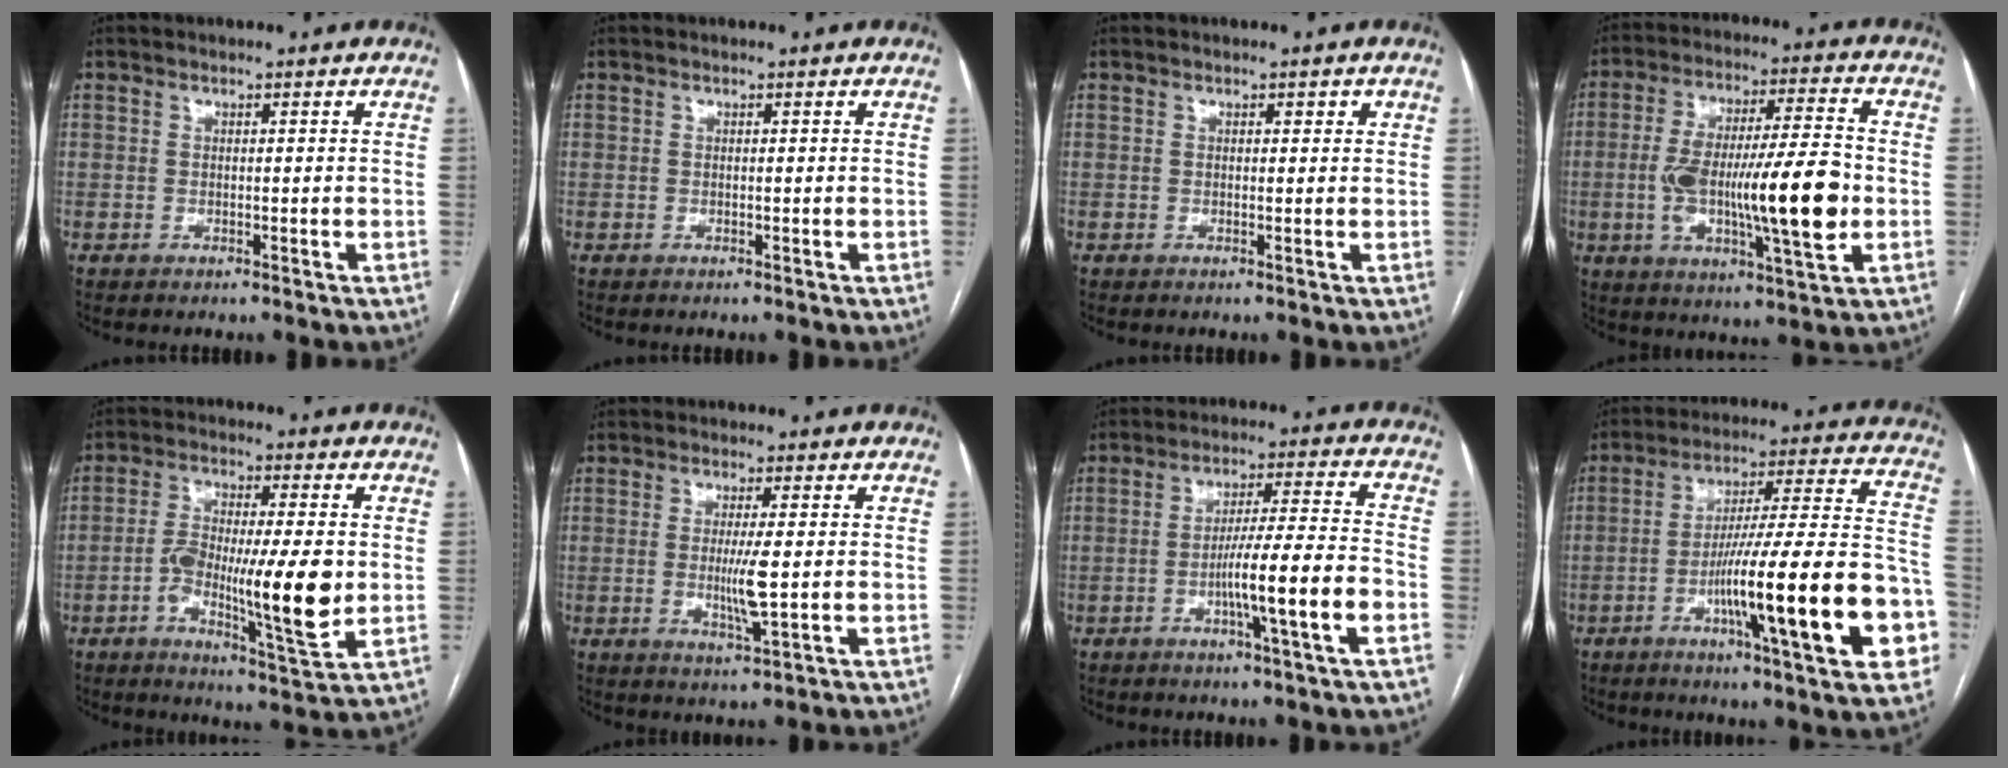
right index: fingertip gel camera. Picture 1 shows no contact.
{"total": 0.0}
{"total": 0.9, "force": [0.4, 0.6, 0.6], "torque": [-0.005, 0.002, 0.002]}
{"total": 18.0, "force": [-2.5, 2.9, 17.6], "torque": [-0.312, 0.004, -0.037]}
{"total": 13.2, "force": [-1.8, 2.1, 12.9], "torque": [-0.220, -0.006, -0.030]}
{"total": 4.9, "force": [-0.3, 0.3, 4.9], "torque": [-0.093, -0.008, -0.004]}
{"total": 11.0, "force": [-3.6, -0.8, 10.4], "torque": [-0.175, 0.001, -0.060]}
{"total": 23.4, "force": [-7.9, 1.4, 22.0], "torque": [-0.284, 0.002, -0.119]}